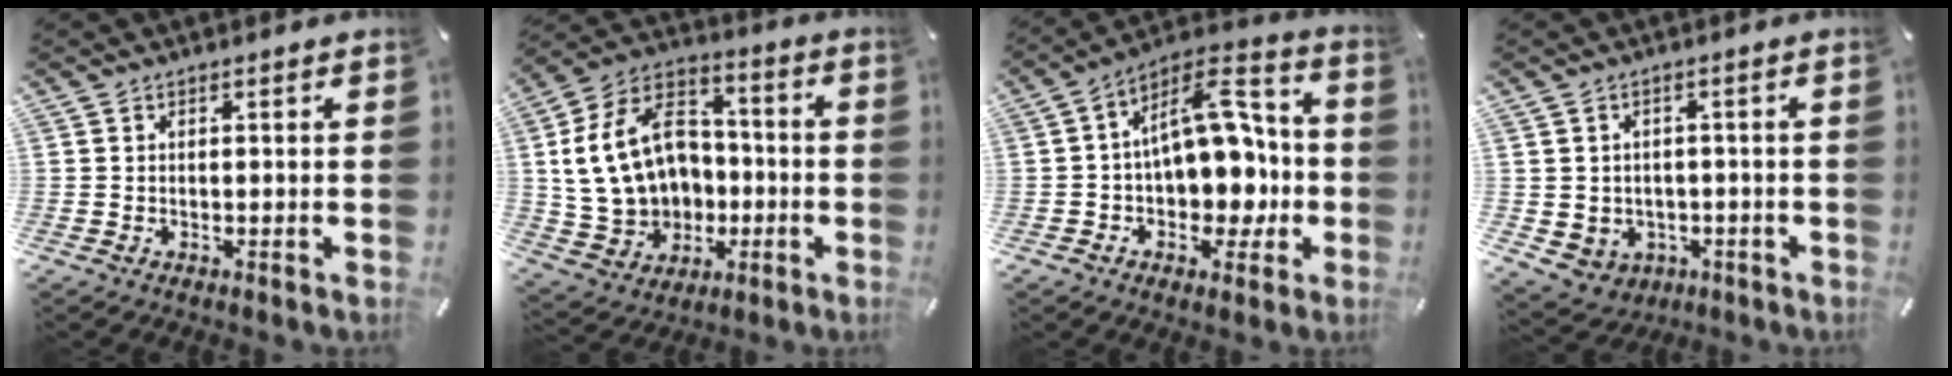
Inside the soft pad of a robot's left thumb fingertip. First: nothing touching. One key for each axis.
{"total": 19.2, "fx": 0.3, "fy": 16.0, "fz": 10.6, "tx": -0.223, "ty": 0.004, "tz": 0.017}
{"total": 15.7, "fx": 0.7, "fy": 11.4, "fz": 10.8, "tx": -0.130, "ty": -0.011, "tz": 0.019}
{"total": 4.1, "fx": 0.2, "fy": 4.1, "fz": 0.1, "tx": -0.005, "ty": -0.005, "tz": 0.007}